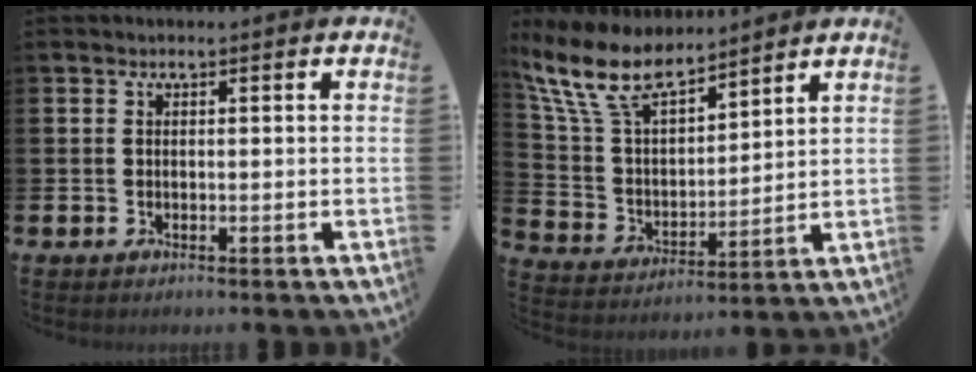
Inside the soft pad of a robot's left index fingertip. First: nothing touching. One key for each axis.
{"total": 10.3, "fx": 8.7, "fy": 3.5, "fz": 4.2, "tx": -0.124, "ty": -0.039, "tz": 0.160}